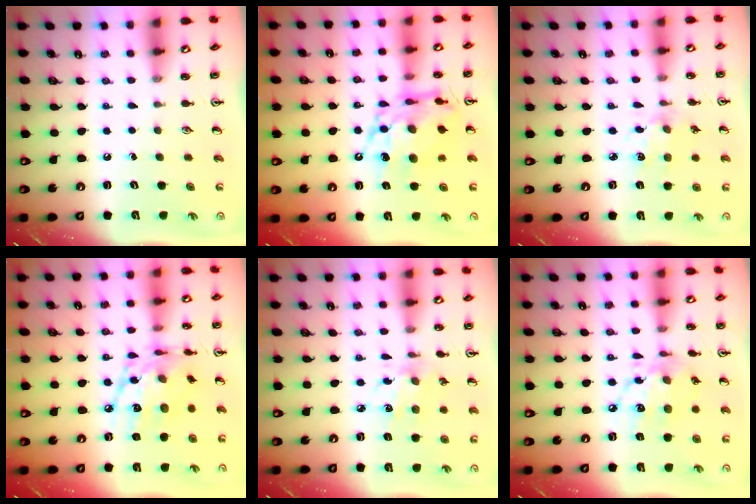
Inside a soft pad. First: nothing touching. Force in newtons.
{"total": 14.3, "press": 14.2, "slide": 1.3}
{"total": 4.5, "press": 4.5, "slide": 0.3}
{"total": 14.9, "press": 14.9, "slide": 0.9}
{"total": 5.8, "press": 5.6, "slide": 1.6}
{"total": 13.0, "press": 13.0, "slide": 1.0}